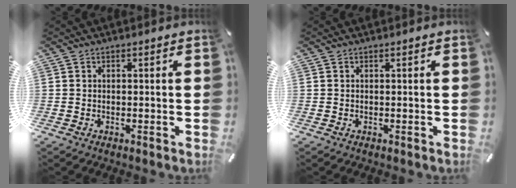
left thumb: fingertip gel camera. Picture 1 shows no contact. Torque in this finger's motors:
{"motor_torque": [0.00, 0.00, -0.04, -0.04, 0.00]}